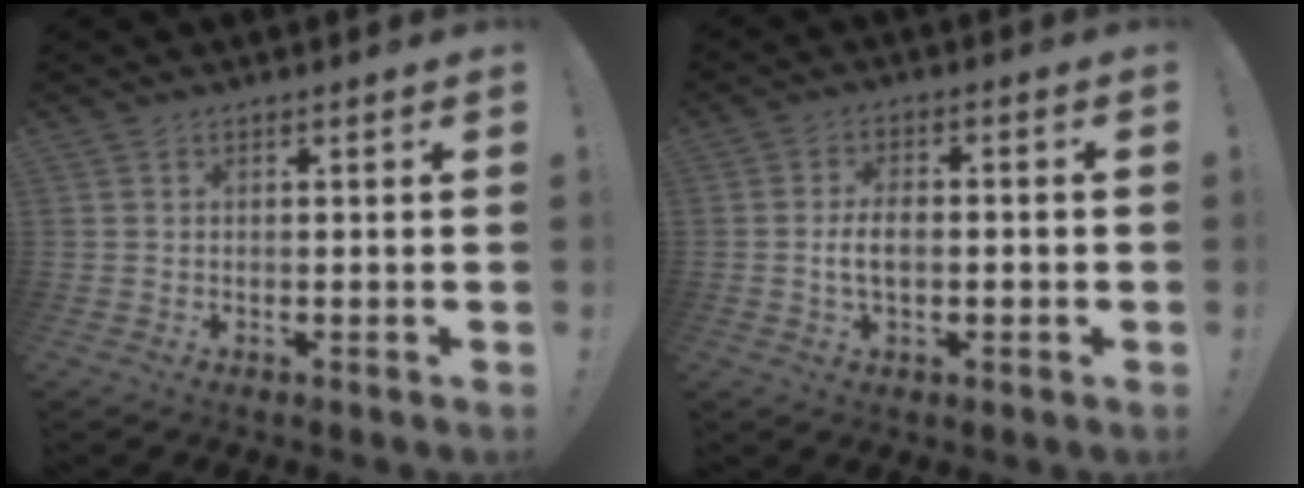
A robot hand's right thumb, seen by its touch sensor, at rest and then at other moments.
{"total": 5.8, "force": [-0.9, 3.3, 4.8], "torque": [-0.073, 0.006, -0.017]}